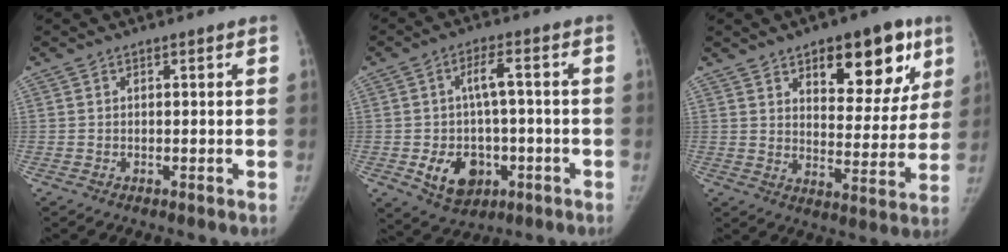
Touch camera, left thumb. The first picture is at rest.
{"total": 11.1, "force": [-2.8, 7.2, 7.9], "torque": [-0.111, 0.019, -0.035]}
{"total": 17.5, "force": [9.2, 8.5, 12.2], "torque": [-0.103, -0.043, 0.131]}